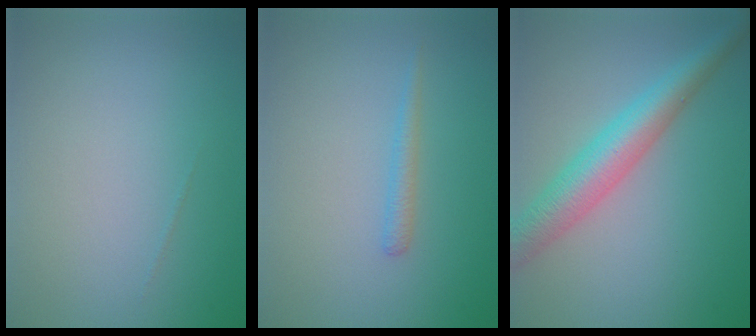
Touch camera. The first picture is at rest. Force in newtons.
{"total": 1.1, "press": 1.1, "slide": 0.1}
{"total": 5.6, "press": 5.6, "slide": 0.2}